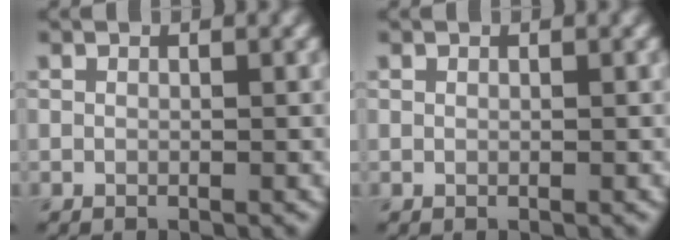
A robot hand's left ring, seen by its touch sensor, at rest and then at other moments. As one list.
[{"total": 0.0}]